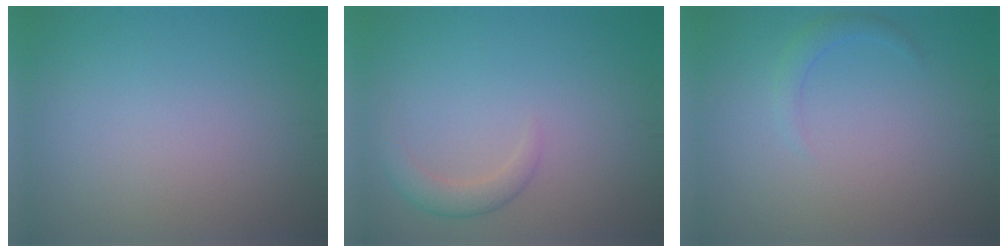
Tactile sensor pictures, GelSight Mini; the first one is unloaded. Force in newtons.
{"total": 2.1, "press": 2.1, "slide": 0.2}
{"total": 1.3, "press": 1.3, "slide": 0.1}